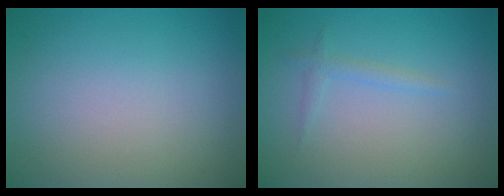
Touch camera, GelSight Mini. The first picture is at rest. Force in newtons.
{"total": 1.0, "press": 1.0, "slide": 0.1}